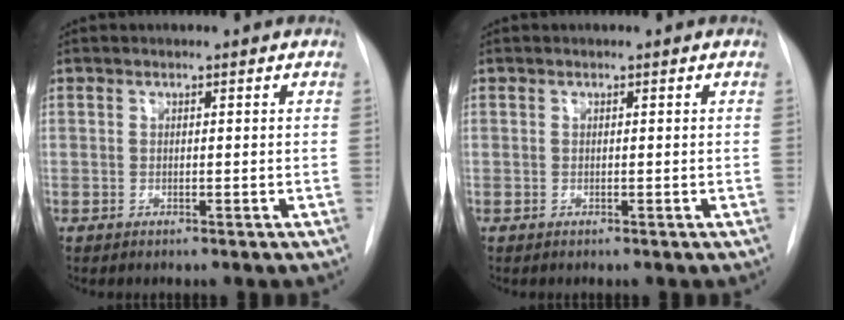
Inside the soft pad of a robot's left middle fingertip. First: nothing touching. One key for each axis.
{"total": 0.0}